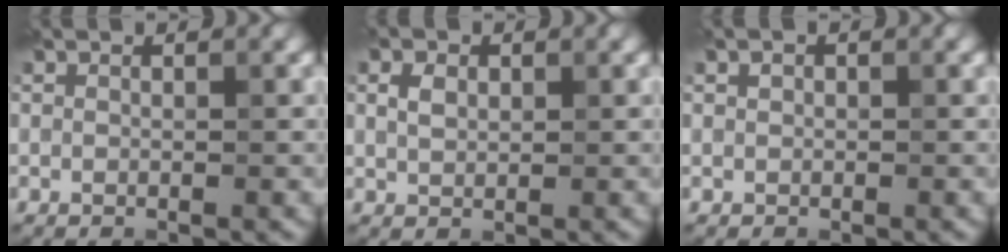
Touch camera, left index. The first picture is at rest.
{"total": 1.9, "force": [0.6, 1.4, 1.2], "torque": [-0.025, 0.003, 0.010]}
{"total": 0.8, "force": [0.2, 0.7, 0.2], "torque": [0.000, -0.001, 0.000]}